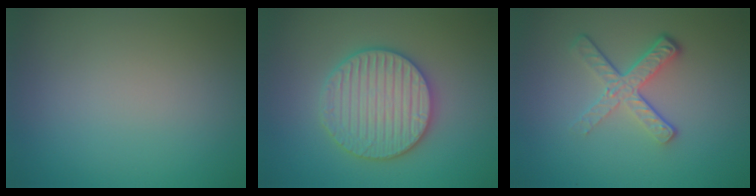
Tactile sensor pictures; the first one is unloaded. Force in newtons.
{"total": 5.9, "press": 5.8, "slide": 1.1}
{"total": 4.1, "press": 2.7, "slide": 3.0}